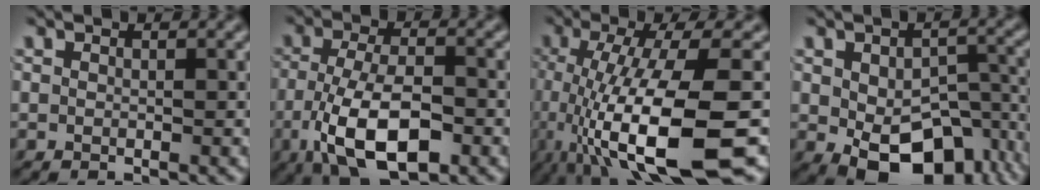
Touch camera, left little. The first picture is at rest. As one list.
[{"total": 9.1, "force": [-3.8, 3.9, 7.3], "torque": [-0.150, -0.009, -0.070]}, {"total": 11.8, "force": [-4.6, 2.6, 10.5], "torque": [-0.194, -0.020, -0.078]}, {"total": 11.9, "force": [-4.3, 6.9, 8.6], "torque": [-0.141, -0.028, -0.046]}]